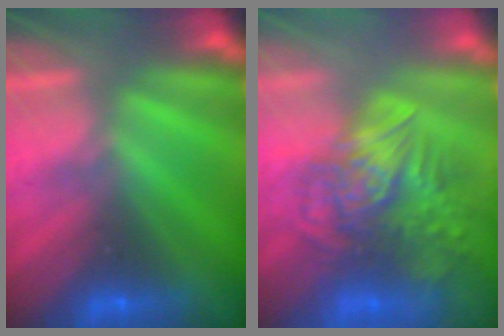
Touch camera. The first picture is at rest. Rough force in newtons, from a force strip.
{"total": 5.5}